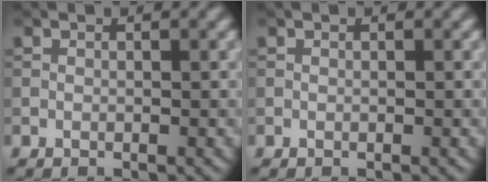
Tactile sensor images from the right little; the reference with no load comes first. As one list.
[{"total": 0.0}]